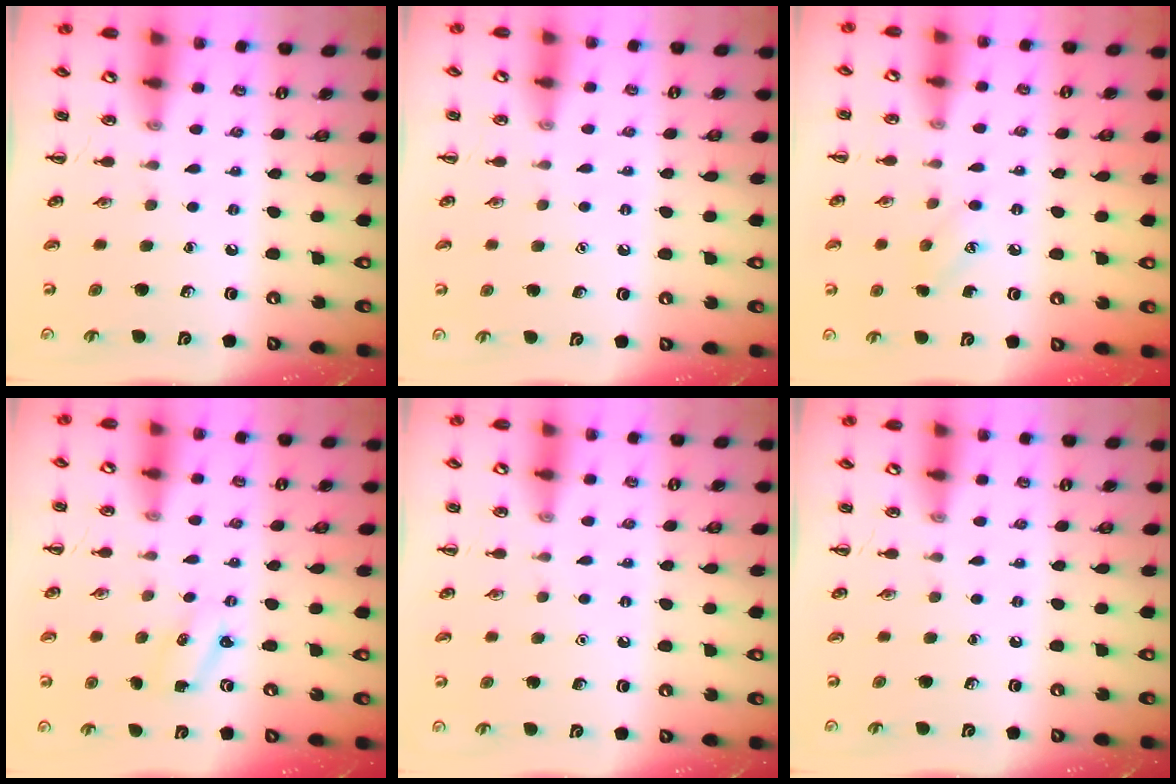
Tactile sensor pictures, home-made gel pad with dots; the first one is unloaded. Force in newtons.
{"total": 1.6, "press": 1.5, "slide": 0.1}
{"total": 7.9, "press": 7.7, "slide": 1.6}
{"total": 2.3, "press": 2.3, "slide": 0.6}
{"total": 1.6, "press": 1.6, "slide": 0.1}
{"total": 0.0}